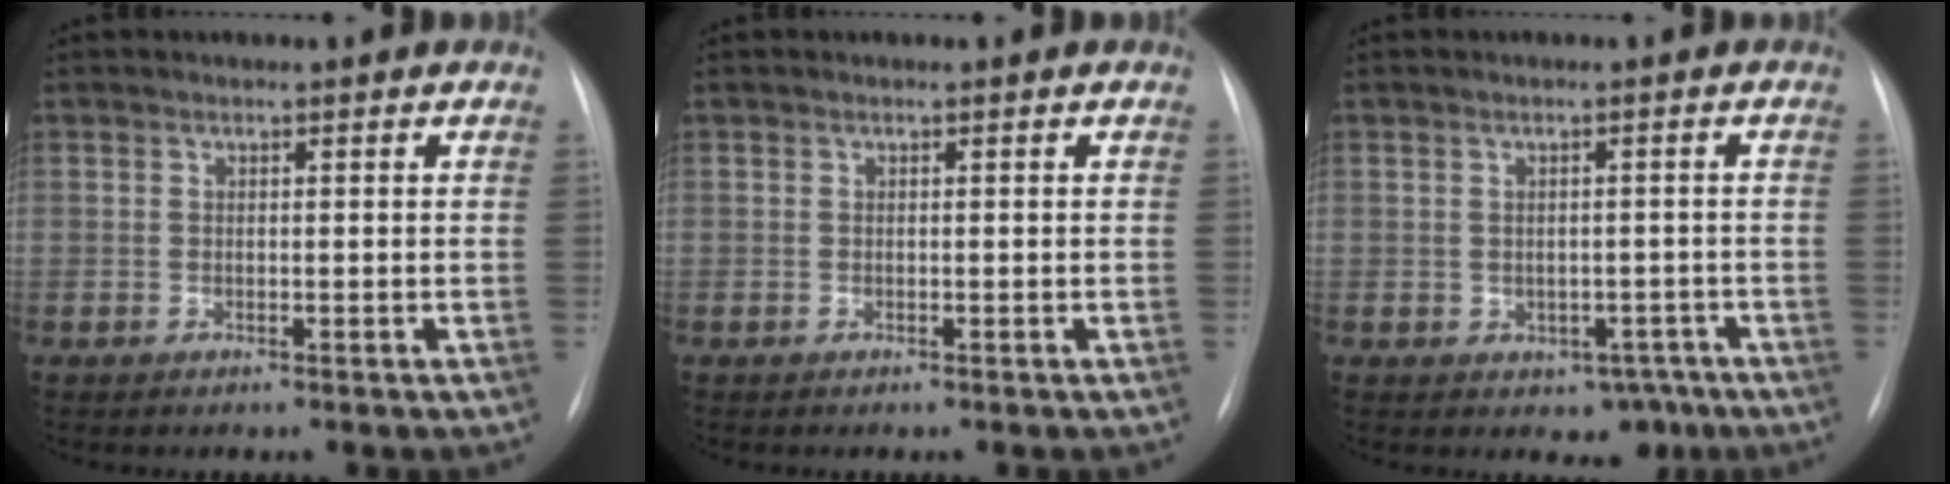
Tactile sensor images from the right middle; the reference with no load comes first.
{"total": 0.0}
{"total": 4.0, "force": [-1.8, 3.2, 1.7], "torque": [-0.012, 0.013, -0.011]}